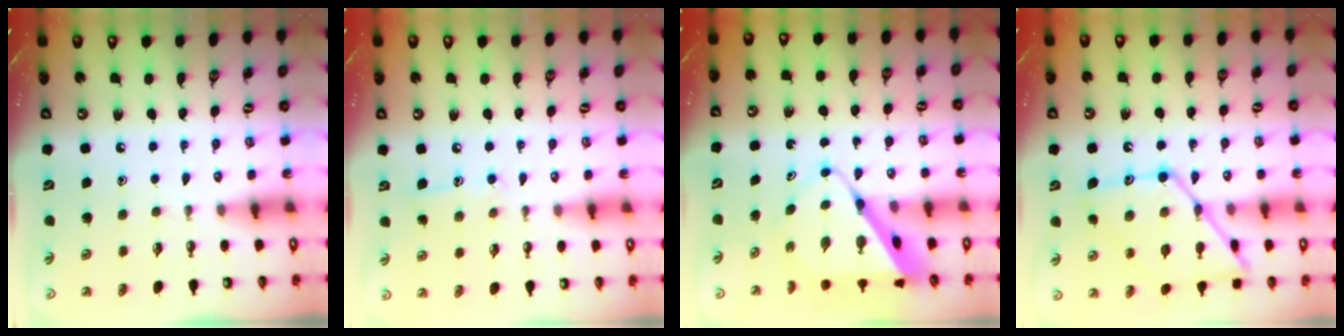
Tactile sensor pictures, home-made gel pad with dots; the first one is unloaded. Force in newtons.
{"total": 7.9, "press": 7.9, "slide": 0.4}
{"total": 9.0, "press": 9.0, "slide": 0.5}
{"total": 17.2, "press": 17.2, "slide": 1.4}